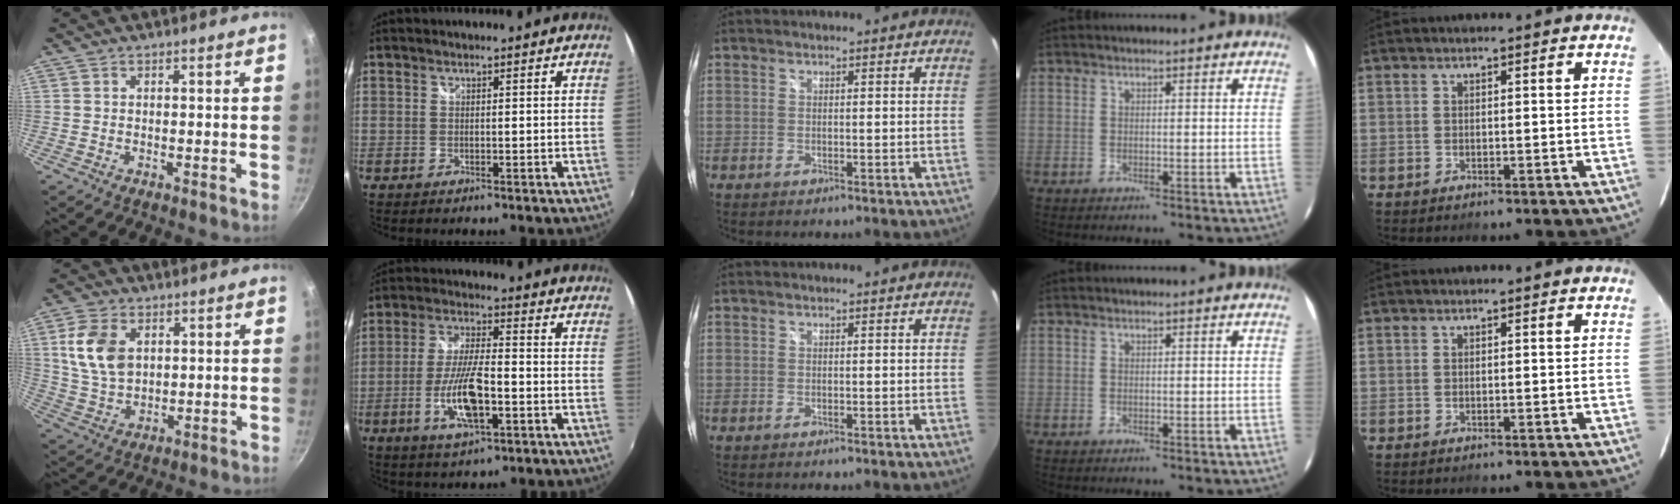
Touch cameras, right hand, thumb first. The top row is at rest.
{"thumb": {"total": 10.8, "force": [3.0, 7.2, 7.4], "torque": [-0.127, -0.015, 0.064]}, "index": {"total": 11.2, "force": [-3.7, 3.4, 10.0], "torque": [-0.201, -0.007, -0.069]}}